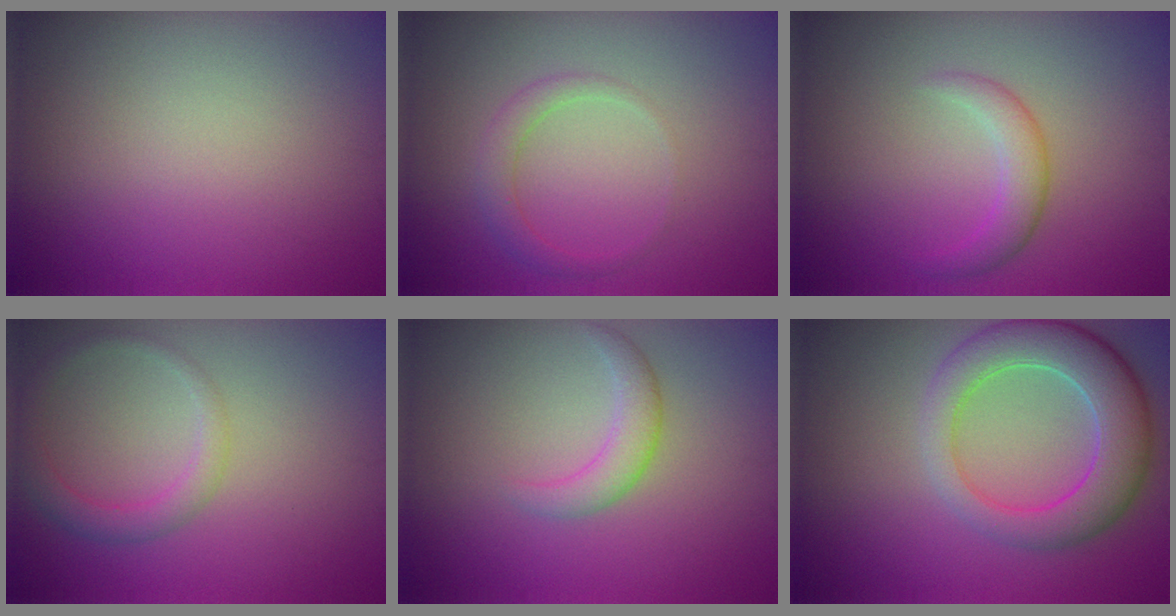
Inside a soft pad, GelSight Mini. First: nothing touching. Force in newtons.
{"total": 1.8, "press": 1.8, "slide": 0.1}
{"total": 2.5, "press": 2.5, "slide": 0.1}
{"total": 2.3, "press": 2.3, "slide": 0.1}
{"total": 2.3, "press": 2.3, "slide": 0.2}
{"total": 6.8, "press": 6.8, "slide": 0.4}